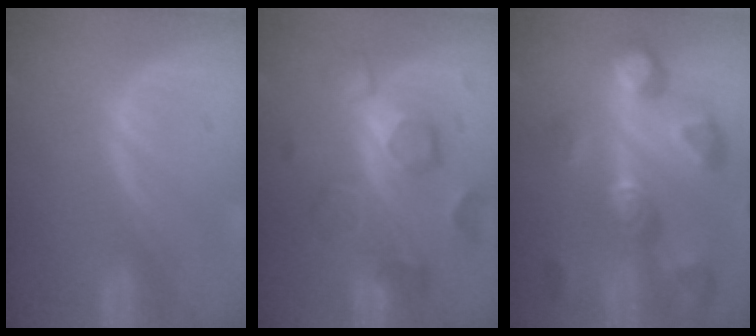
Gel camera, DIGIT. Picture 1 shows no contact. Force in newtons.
{"total": 8.5, "press": 8.5, "slide": 0.2}
{"total": 11.0, "press": 9.9, "slide": 4.9}